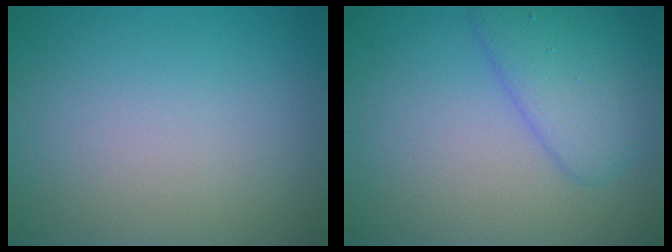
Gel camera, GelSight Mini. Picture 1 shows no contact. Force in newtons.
{"total": 4.2, "press": 4.2, "slide": 0.1}